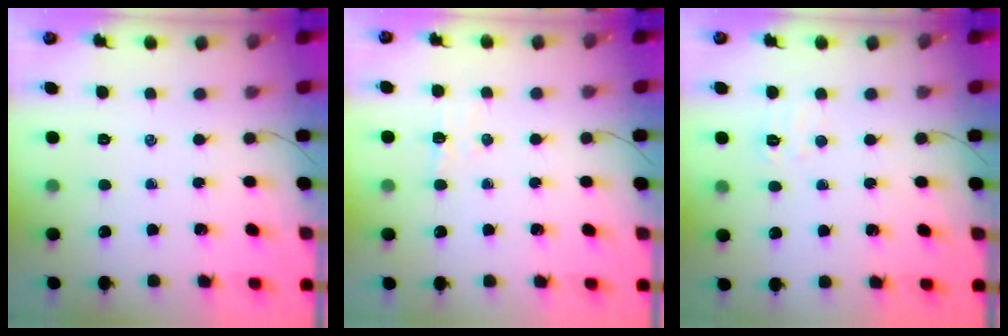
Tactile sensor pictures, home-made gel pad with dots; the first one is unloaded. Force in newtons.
{"total": 3.5, "press": 3.4, "slide": 1.0}
{"total": 3.8, "press": 3.6, "slide": 1.1}